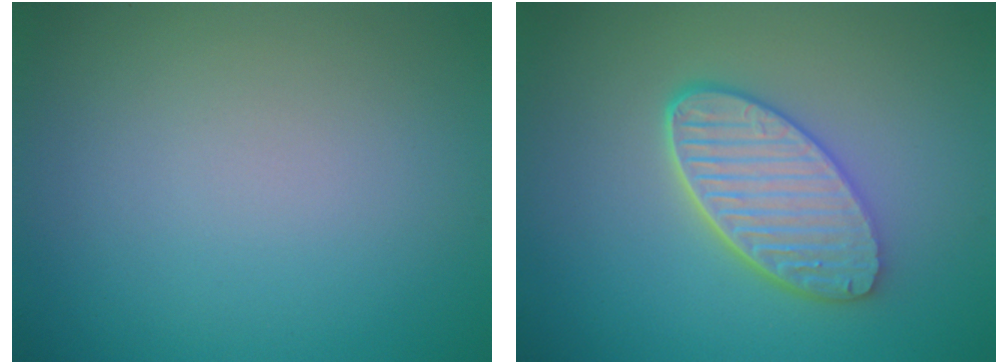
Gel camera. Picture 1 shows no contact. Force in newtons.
{"total": 5.7, "press": 4.4, "slide": 3.6}